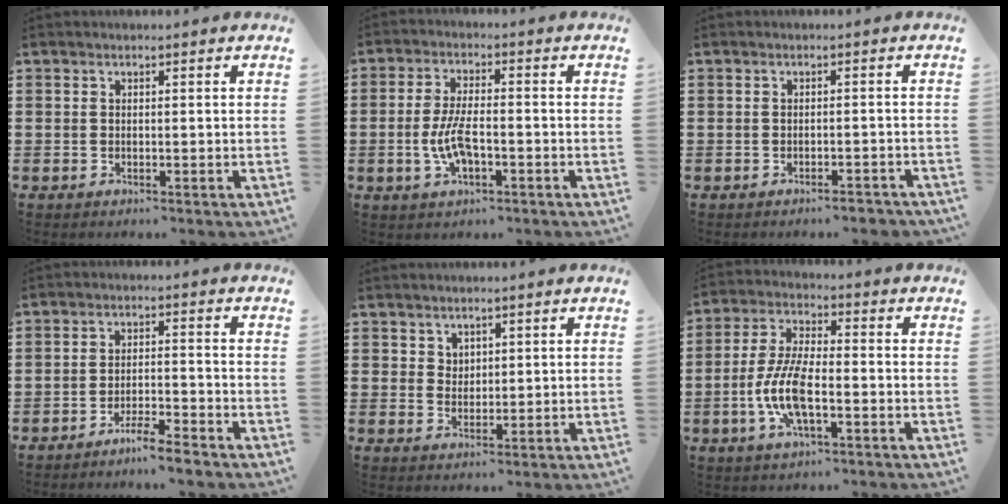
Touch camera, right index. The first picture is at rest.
{"total": 6.4, "force": [-1.6, 2.4, 5.7], "torque": [-0.133, -0.005, -0.037]}
{"total": 1.7, "force": [-1.6, 0.1, 0.5], "torque": [-0.014, -0.004, -0.031]}
{"total": 4.1, "force": [-3.8, -0.3, 1.5], "torque": [-0.033, -0.002, -0.074]}
{"total": 2.4, "force": [1.8, 1.6, 0.2], "torque": [-0.009, 0.006, 0.034]}
{"total": 8.6, "force": [-2.6, 2.9, 7.7], "torque": [-0.176, -0.012, -0.054]}